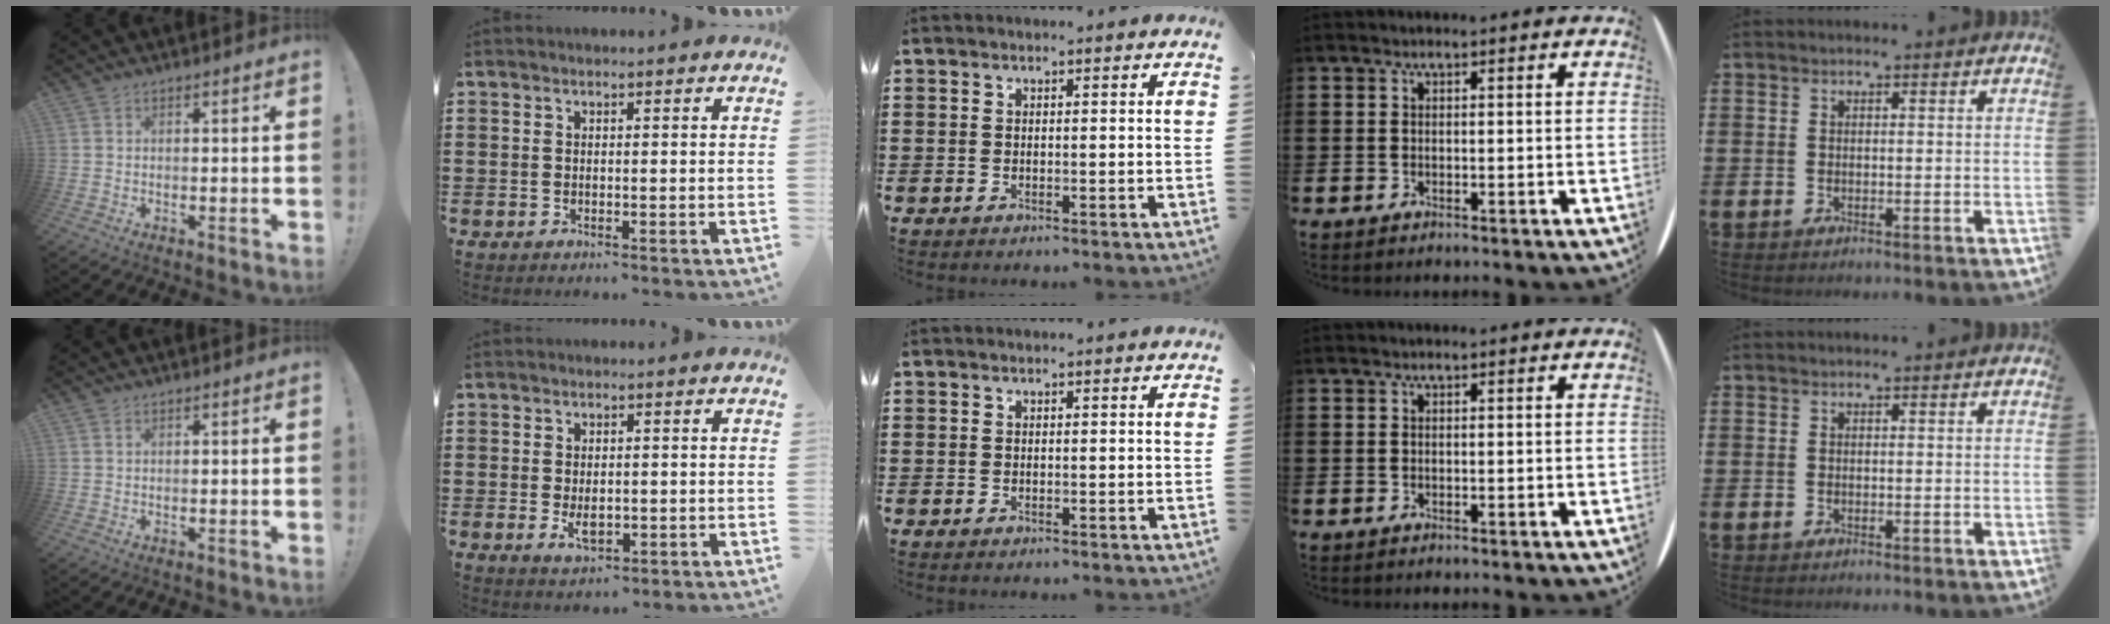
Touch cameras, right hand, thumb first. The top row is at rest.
{"index": {"total": 2.8, "force": [-0.4, 1.3, 2.5], "torque": [-0.039, -0.005, -0.009]}}